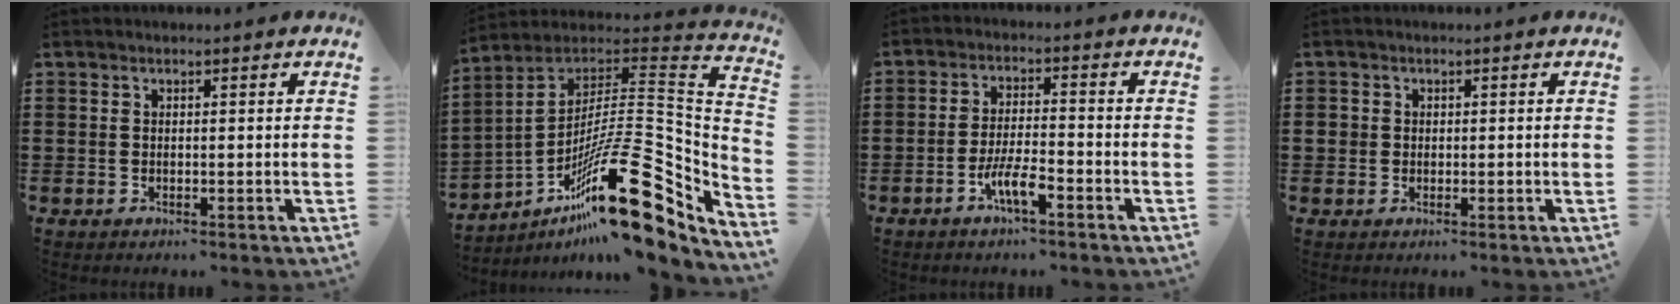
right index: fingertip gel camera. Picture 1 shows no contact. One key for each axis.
{"total": 24.3, "fx": -11.8, "fy": 6.5, "fz": 20.2, "tx": -0.331, "ty": 0.028, "tz": -0.200}
{"total": 5.3, "fx": -3.0, "fy": 1.0, "fz": 4.2, "tx": -0.098, "ty": -0.003, "tz": -0.062}
{"total": 1.5, "fx": 0.1, "fy": 1.5, "fz": 0.5, "tx": -0.014, "ty": 0.008, "tz": 0.000}